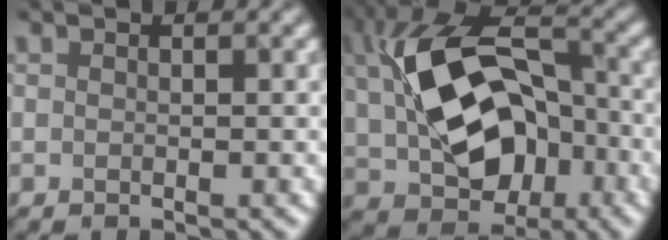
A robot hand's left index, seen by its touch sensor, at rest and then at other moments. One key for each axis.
{"total": 12.2, "fx": -0.1, "fy": 7.9, "fz": 9.2, "tx": -0.179, "ty": -0.003, "tz": 0.009}